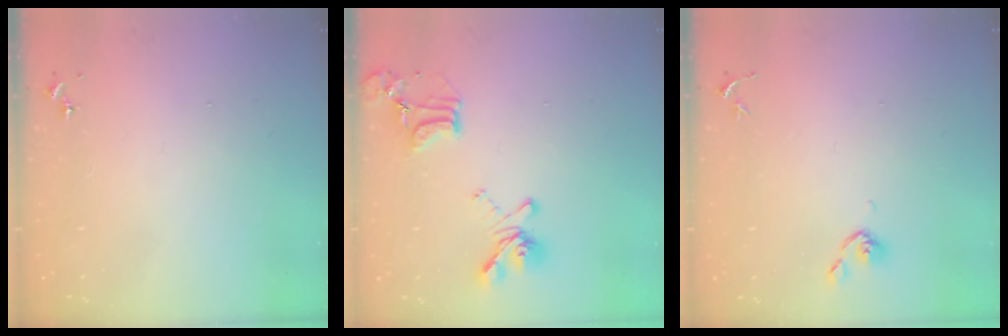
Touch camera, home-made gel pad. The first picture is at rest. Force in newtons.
{"total": 16.9, "press": 16.8, "slide": 1.2}
{"total": 5.3, "press": 5.2, "slide": 0.8}